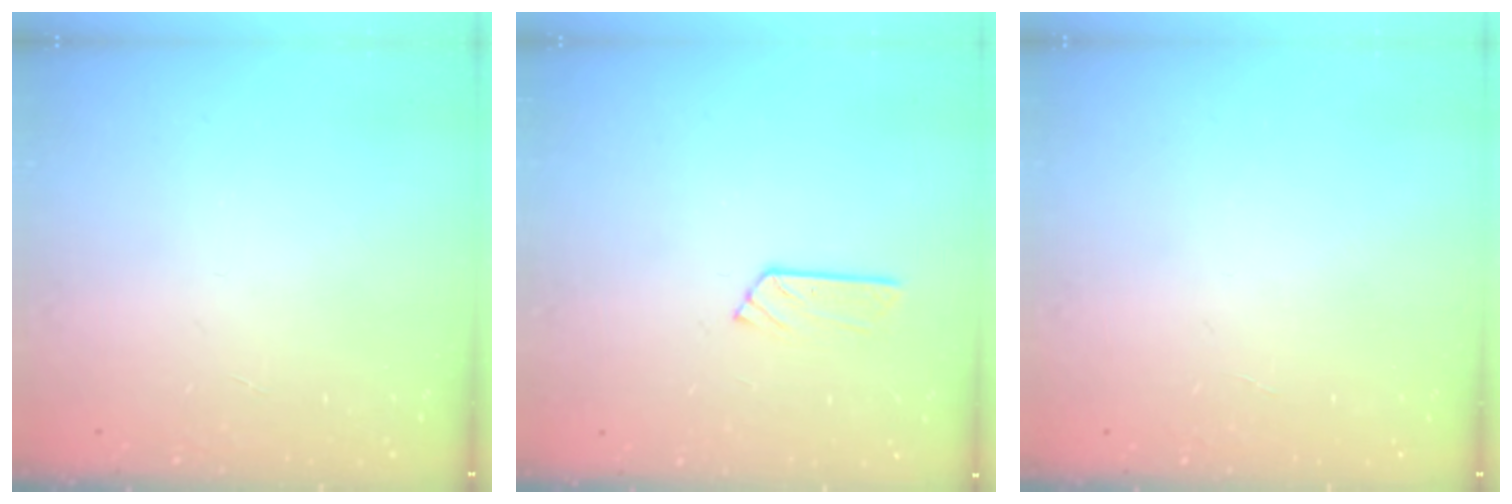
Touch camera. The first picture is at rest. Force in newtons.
{"total": 3.4, "press": 3.4, "slide": 0.3}
{"total": 0.0}